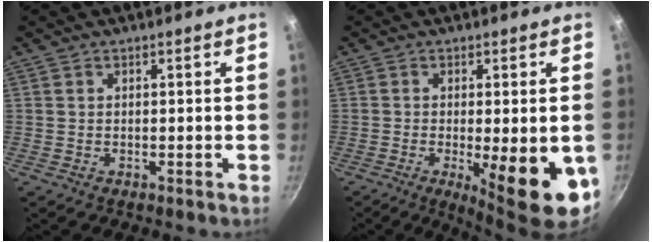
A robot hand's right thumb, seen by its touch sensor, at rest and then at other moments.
{"total": 13.6, "force": [-3.8, 3.6, 12.6], "torque": [-0.156, -0.009, -0.044]}